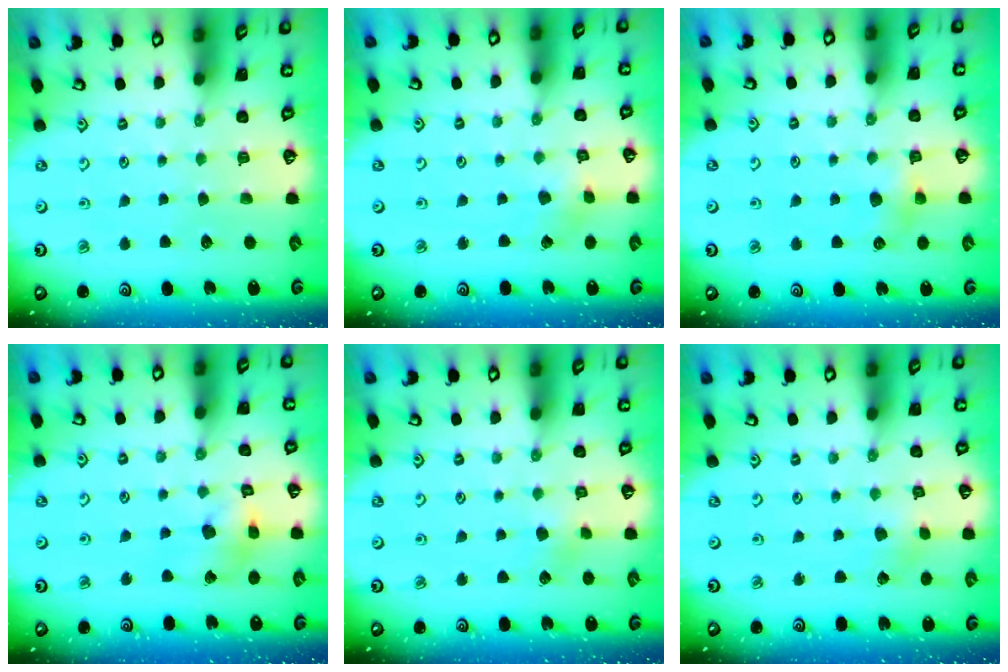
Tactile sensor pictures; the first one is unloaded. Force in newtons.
{"total": 2.6, "press": 2.6, "slide": 0.3}
{"total": 4.9, "press": 4.9, "slide": 0.6}
{"total": 11.9, "press": 11.7, "slide": 1.7}
{"total": 2.9, "press": 2.9, "slide": 0.2}
{"total": 1.3, "press": 1.3, "slide": 0.2}